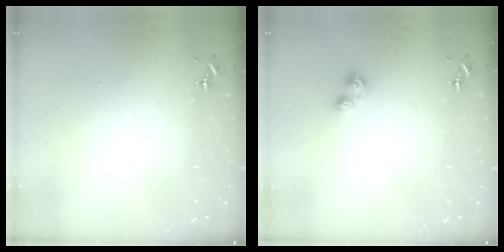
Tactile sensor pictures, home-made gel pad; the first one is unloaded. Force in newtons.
{"total": 5.9, "press": 5.8, "slide": 1.0}